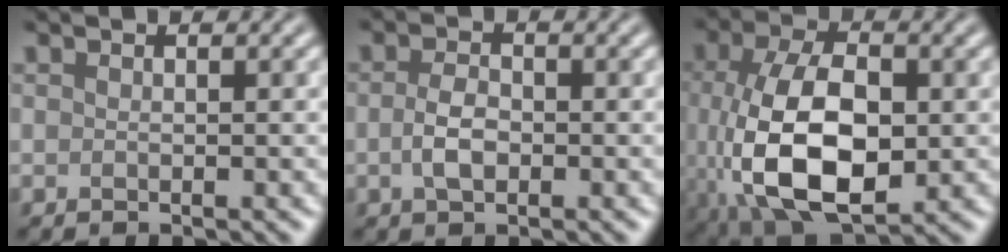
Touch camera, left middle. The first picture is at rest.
{"total": 2.3, "force": [-0.4, 1.4, 1.8], "torque": [-0.039, 0.002, -0.011]}
{"total": 11.0, "force": [-1.2, 6.2, 9.0], "torque": [-0.189, -0.012, -0.016]}